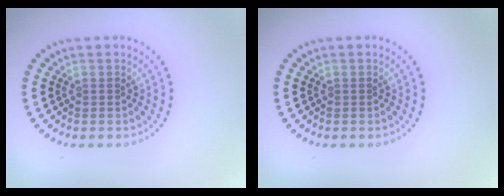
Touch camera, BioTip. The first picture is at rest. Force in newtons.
{"total": 0.0}